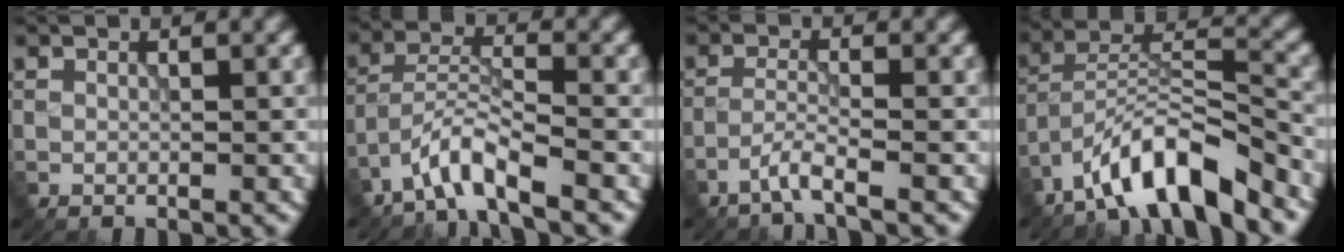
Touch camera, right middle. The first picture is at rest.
{"total": 4.0, "force": [-3.2, 0.5, 2.3], "torque": [-0.044, 0.009, -0.071]}
{"total": 2.4, "force": [-1.7, 0.1, 1.6], "torque": [-0.029, 0.005, -0.046]}
{"total": 9.1, "force": [-6.8, 2.2, 5.6], "torque": [-0.086, 0.010, -0.126]}